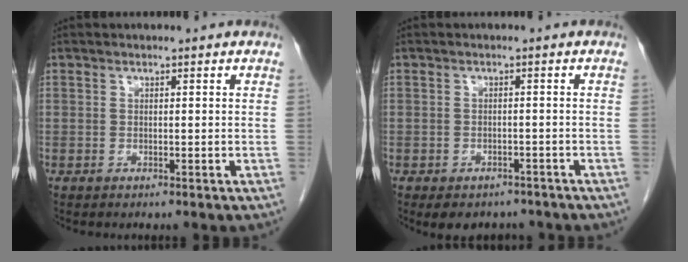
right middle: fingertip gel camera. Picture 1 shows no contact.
{"total": 6.5, "force": [-5.2, 3.4, 1.9], "torque": [-0.016, 0.010, -0.067]}